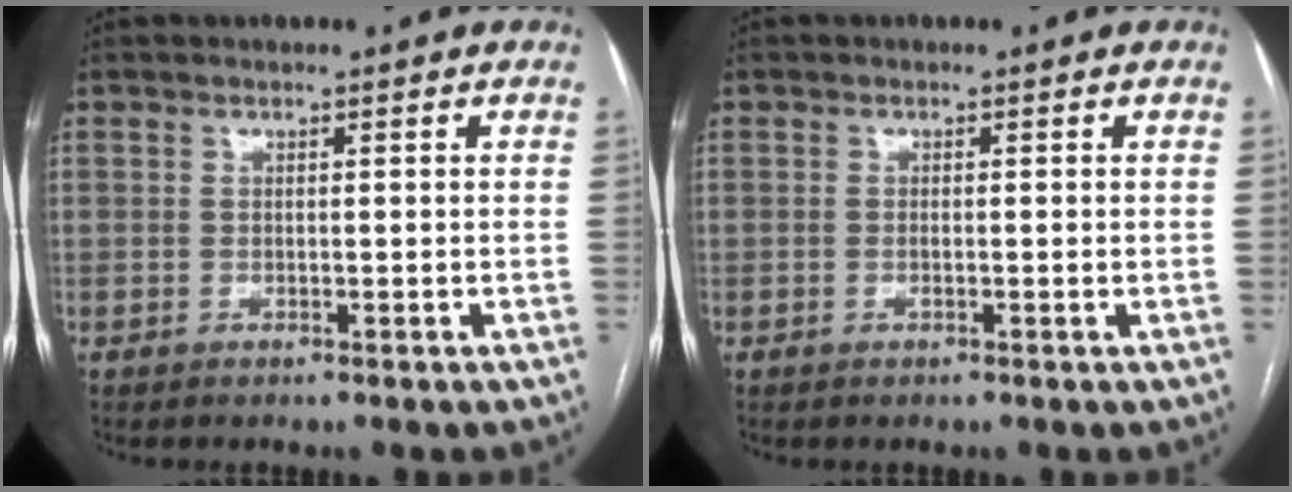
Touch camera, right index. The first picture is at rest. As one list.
[{"total": 0.8, "force": [-0.1, 0.1, 0.8], "torque": [-0.014, 0.000, -0.002]}]